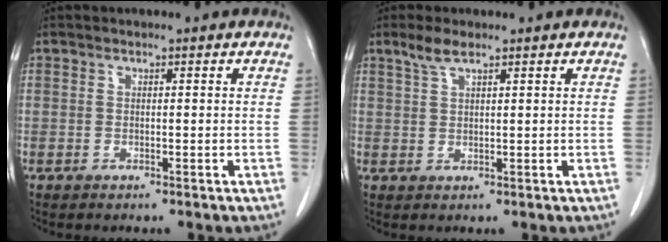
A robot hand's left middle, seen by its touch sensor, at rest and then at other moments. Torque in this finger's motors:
{"motor_torque": [0.61, -0.53, 0.01, 0.03]}